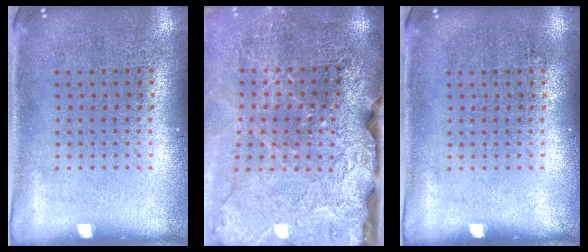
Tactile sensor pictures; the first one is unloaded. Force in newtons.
{"total": 4.1, "press": 3.4, "slide": 2.4}
{"total": 0.0}